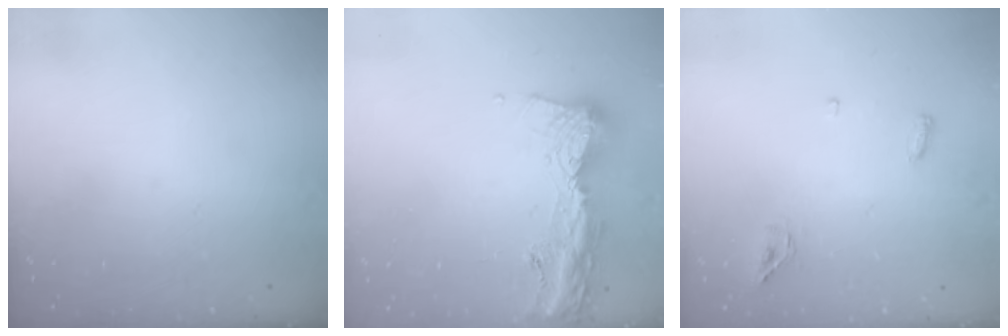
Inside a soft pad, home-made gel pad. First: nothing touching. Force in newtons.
{"total": 15.5, "press": 15.4, "slide": 1.5}
{"total": 4.4, "press": 4.3, "slide": 0.9}